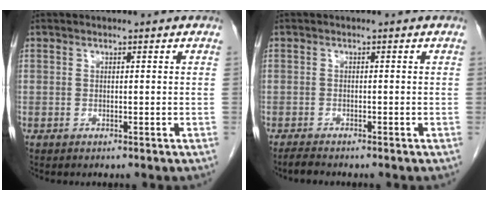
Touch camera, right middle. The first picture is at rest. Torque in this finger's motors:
{"motor_torque": [-0.05, 0.09, -0.03, 0.00]}